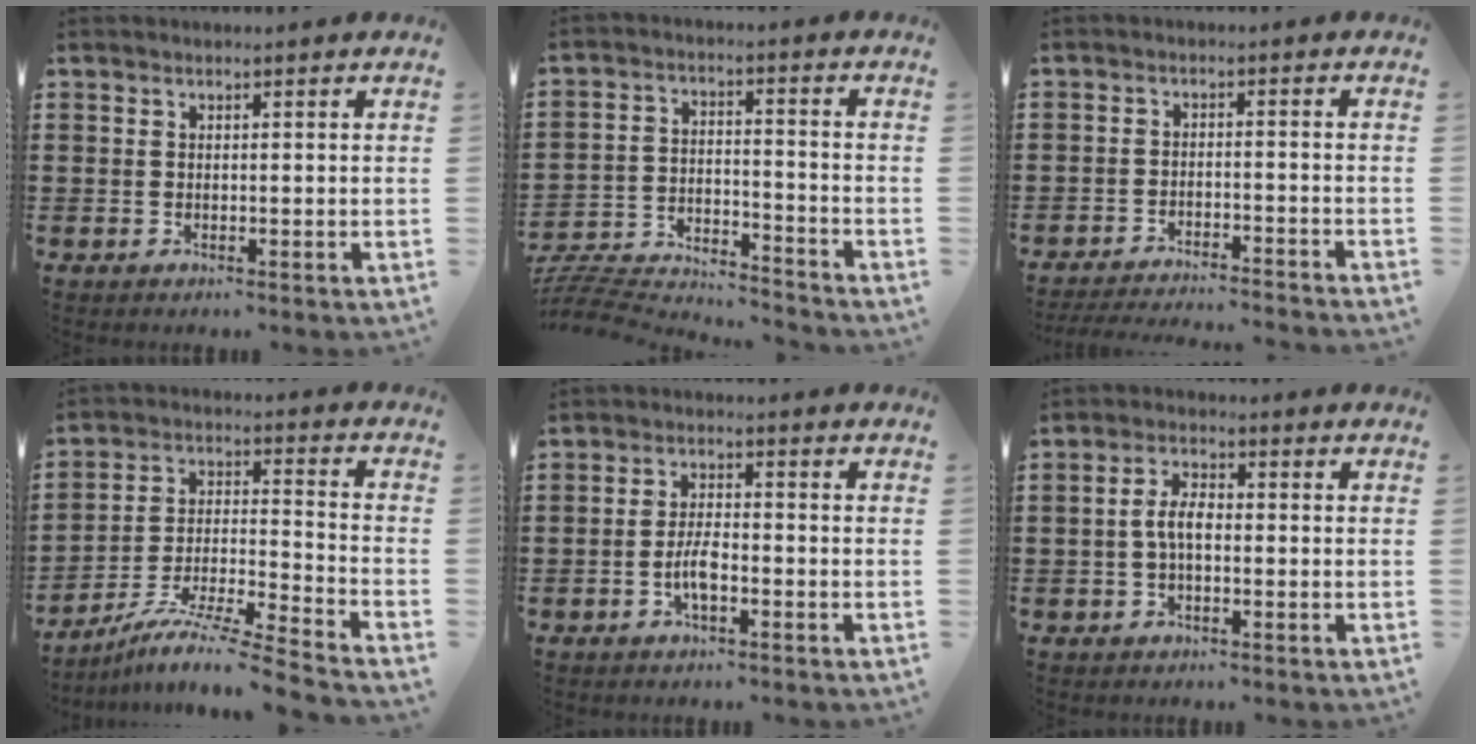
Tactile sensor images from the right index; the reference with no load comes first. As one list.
[{"total": 6.4, "force": [-6.3, 0.5, 0.9], "torque": [-0.031, -0.002, -0.130]}, {"total": 3.4, "force": [-3.3, -0.4, 0.4], "torque": [-0.010, -0.007, -0.069]}, {"total": 9.6, "force": [-8.5, -0.3, 4.5], "torque": [-0.082, 0.002, -0.172]}, {"total": 4.2, "force": [-1.5, 1.5, 3.7], "torque": [-0.085, -0.001, -0.033]}, {"total": 4.1, "force": [-0.6, 1.9, 3.6], "torque": [-0.081, 0.003, -0.017]}]